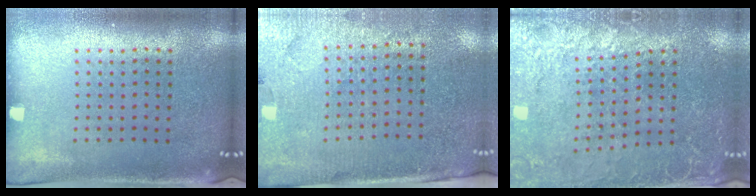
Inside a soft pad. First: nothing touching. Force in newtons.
{"total": 3.0, "press": 2.9, "slide": 0.9}
{"total": 2.9, "press": 2.8, "slide": 0.4}